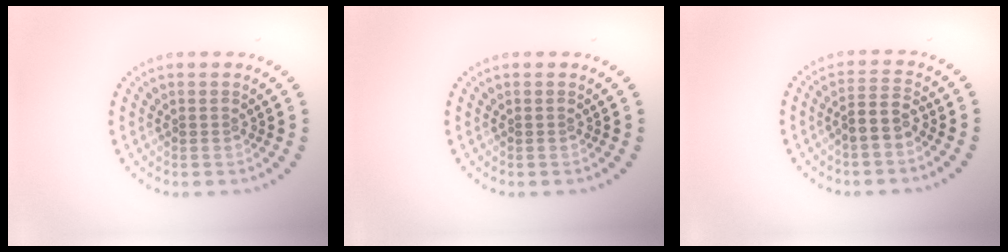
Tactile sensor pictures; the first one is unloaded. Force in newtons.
{"total": 0.0}
{"total": 2.5, "press": 2.3, "slide": 1.1}